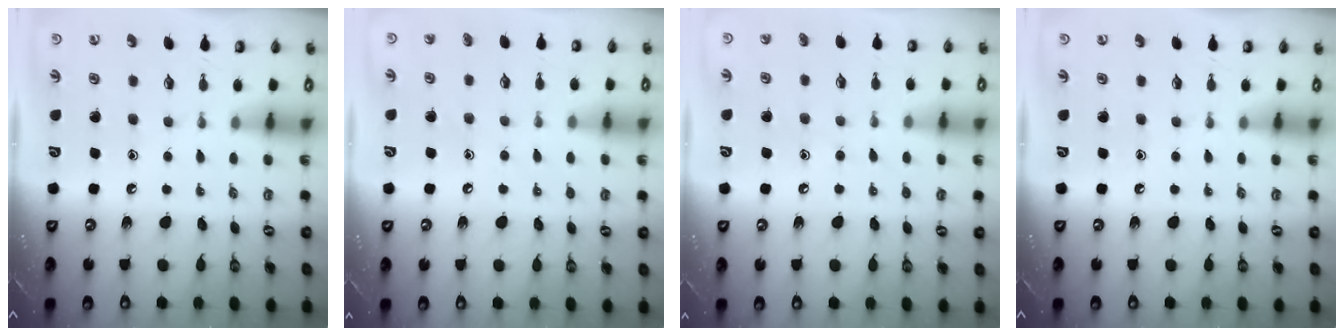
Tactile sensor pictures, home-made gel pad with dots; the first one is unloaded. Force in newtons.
{"total": 6.4, "press": 6.4, "slide": 0.5}
{"total": 5.7, "press": 5.7, "slide": 0.6}
{"total": 0.0}